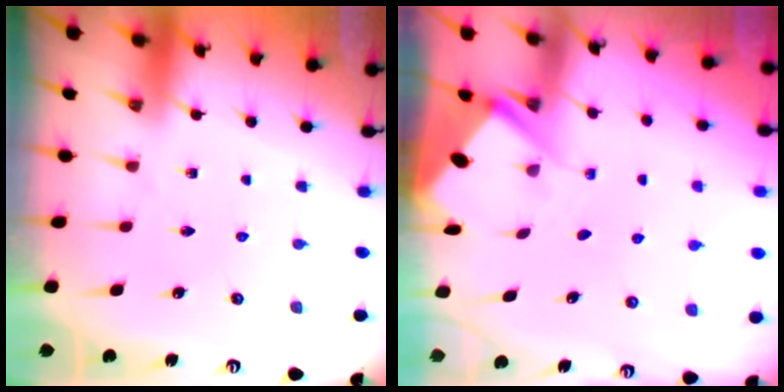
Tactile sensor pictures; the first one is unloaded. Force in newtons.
{"total": 2.8, "press": 2.8, "slide": 0.3}